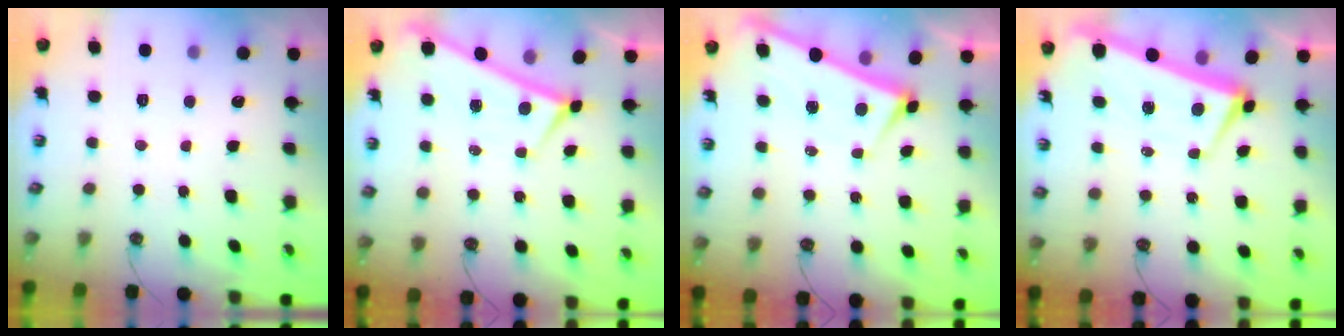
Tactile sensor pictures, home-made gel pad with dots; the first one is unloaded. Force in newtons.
{"total": 0.0}
{"total": 2.4, "press": 2.4, "slide": 0.2}
{"total": 3.0, "press": 2.1, "slide": 2.0}